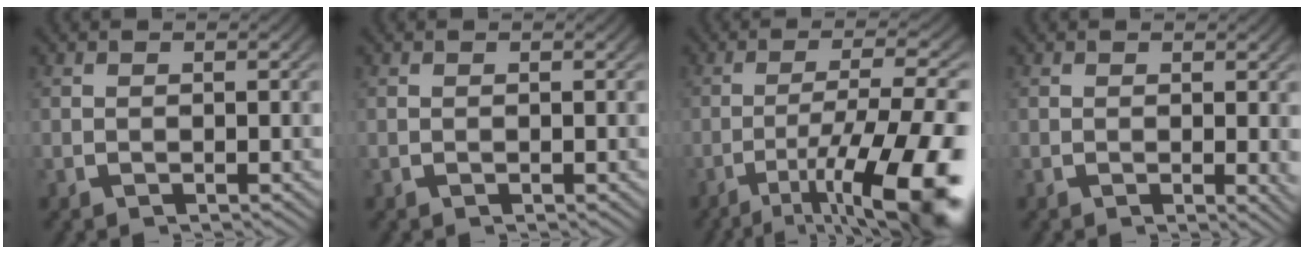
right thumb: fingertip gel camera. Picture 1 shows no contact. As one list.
[{"total": 0.0}, {"total": 12.7, "force": [-4.5, 5.1, 10.7], "torque": [-0.162, -0.035, -0.050]}, {"total": 1.0, "force": [0.3, 0.3, 1.0], "torque": [-0.008, -0.005, 0.004]}]